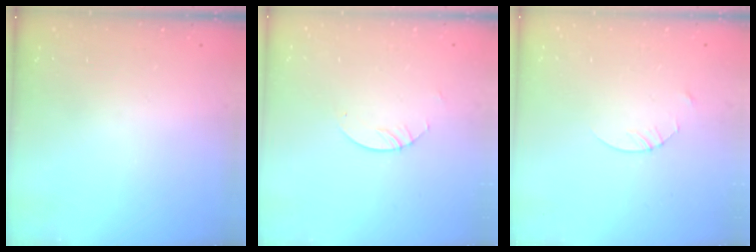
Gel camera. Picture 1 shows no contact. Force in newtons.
{"total": 2.4, "press": 2.4, "slide": 0.2}
{"total": 1.4, "press": 1.4, "slide": 0.2}